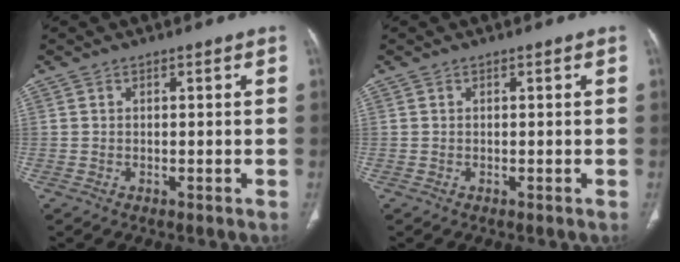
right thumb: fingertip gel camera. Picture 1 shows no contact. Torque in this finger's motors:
{"motor_torque": [0.00, 0.00, 0.00, 0.00, 0.00]}